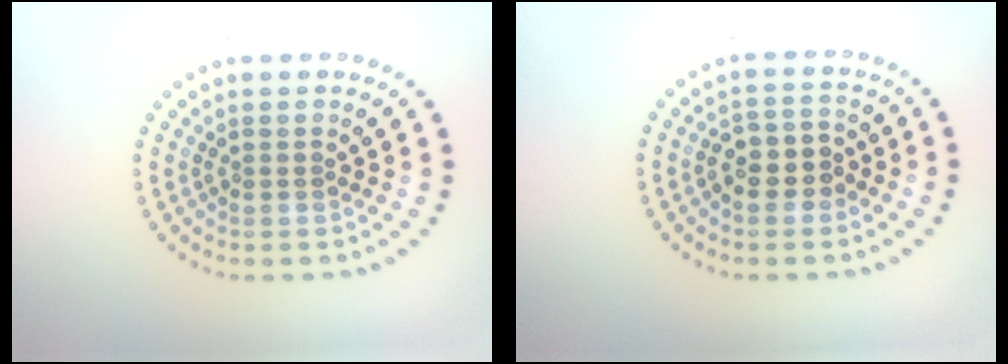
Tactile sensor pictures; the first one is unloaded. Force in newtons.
{"total": 2.9, "press": 2.7, "slide": 0.9}